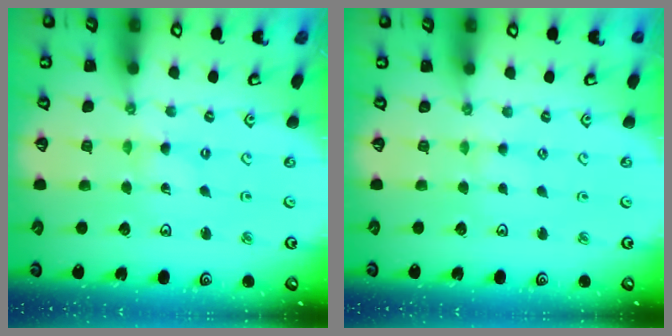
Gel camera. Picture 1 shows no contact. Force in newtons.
{"total": 1.7, "press": 1.7, "slide": 0.3}